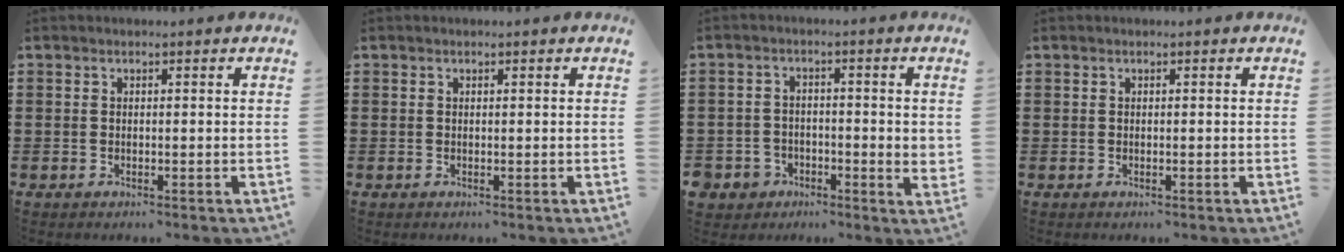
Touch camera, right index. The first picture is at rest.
{"total": 0.0}
{"total": 3.1, "force": [-1.8, 2.3, 1.1], "torque": [-0.027, 0.005, -0.039]}
{"total": 0.0}